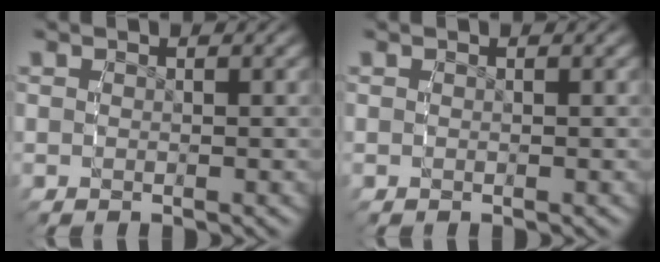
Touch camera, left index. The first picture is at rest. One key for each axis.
{"total": 0.0}